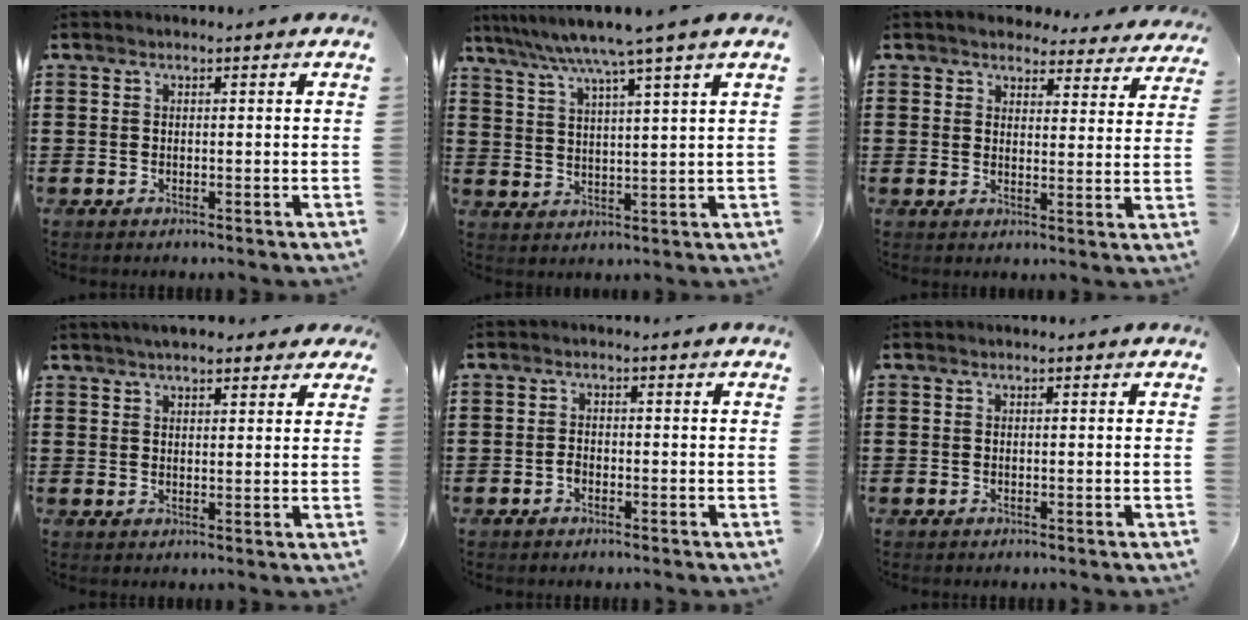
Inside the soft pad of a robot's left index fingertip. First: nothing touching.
{"total": 6.4, "force": [5.1, -1.3, 3.6], "torque": [-0.088, -0.026, 0.082]}
{"total": 3.7, "force": [3.6, 0.6, 0.5], "torque": [-0.018, -0.020, 0.062]}
{"total": 4.0, "force": [3.4, 1.0, 1.8], "torque": [-0.044, 0.005, 0.063]}
{"total": 1.2, "force": [-0.8, 0.7, 0.7], "torque": [-0.017, 0.001, -0.015]}
{"total": 0.0}